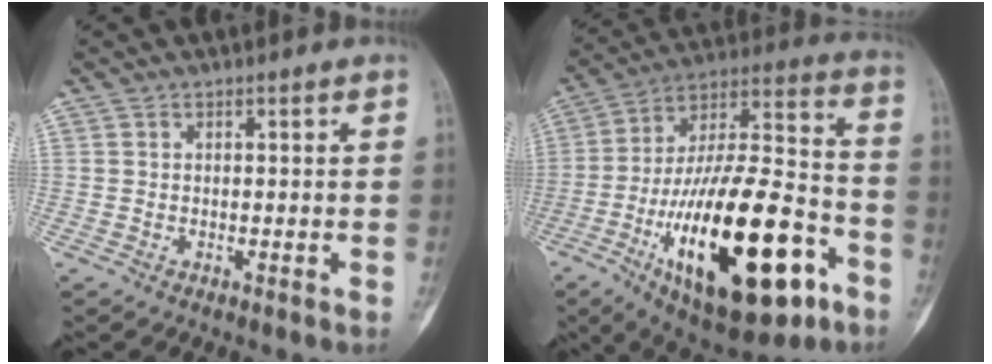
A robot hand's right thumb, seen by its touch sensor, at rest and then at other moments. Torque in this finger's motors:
{"motor_torque": [3.02, 1.99, 2.44, -0.33, 0.91]}